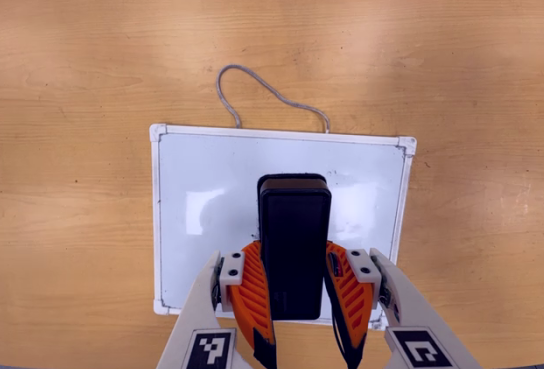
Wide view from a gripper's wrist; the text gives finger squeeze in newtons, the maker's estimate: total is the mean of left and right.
{"total": 9.6, "left": 8.0, "right": 11.1}